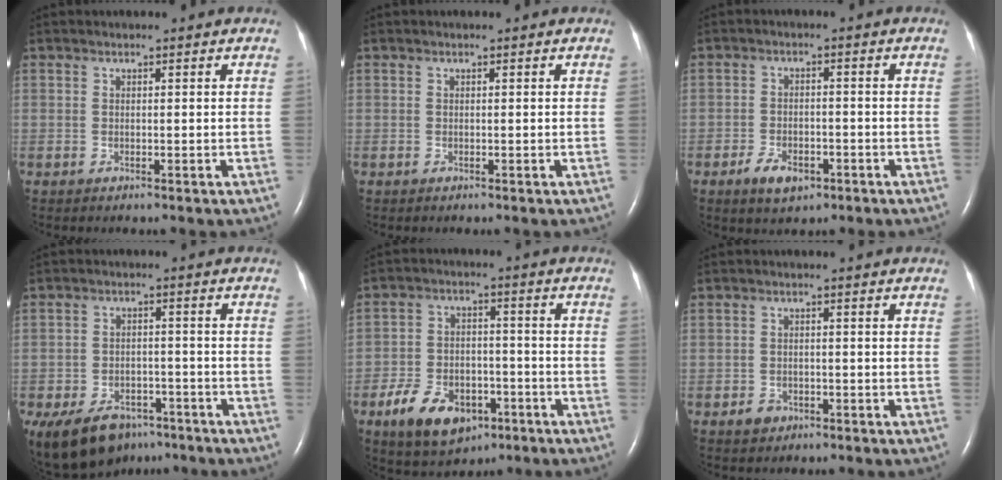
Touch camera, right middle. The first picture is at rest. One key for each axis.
{"total": 0.0}
{"total": 4.8, "fx": -2.7, "fy": 2.5, "fz": 3.0, "tx": -0.055, "ty": 0.001, "tz": -0.040}
{"total": 12.3, "fx": -8.7, "fy": 7.0, "fz": 5.2, "tx": -0.114, "ty": 0.000, "tz": -0.130}
{"total": 10.8, "fx": -5.7, "fy": 6.3, "fz": 6.6, "tx": -0.127, "ty": 0.001, "tz": -0.090}
{"total": 2.1, "fx": -1.3, "fy": 1.6, "fz": 0.5, "tx": -0.011, "ty": 0.005, "tz": -0.017}